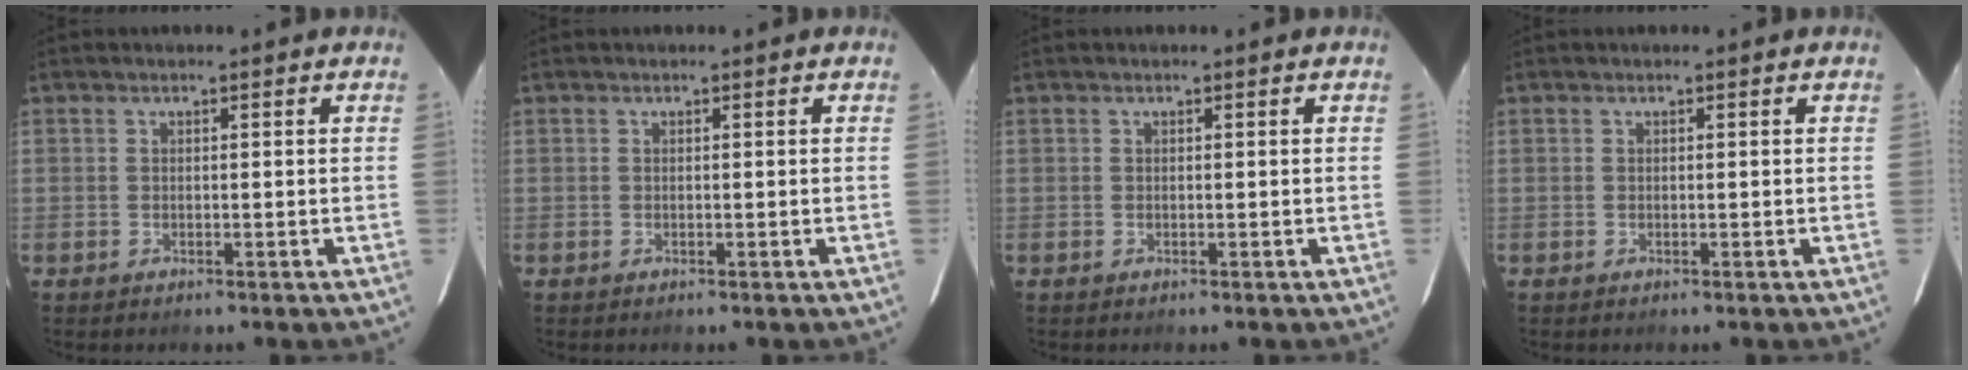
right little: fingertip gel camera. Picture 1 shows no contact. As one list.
[{"total": 0.0}, {"total": 0.0}, {"total": 0.0}]